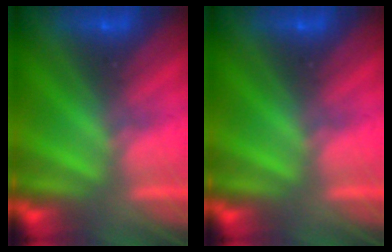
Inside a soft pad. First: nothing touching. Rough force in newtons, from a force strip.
{"total": 0.0}